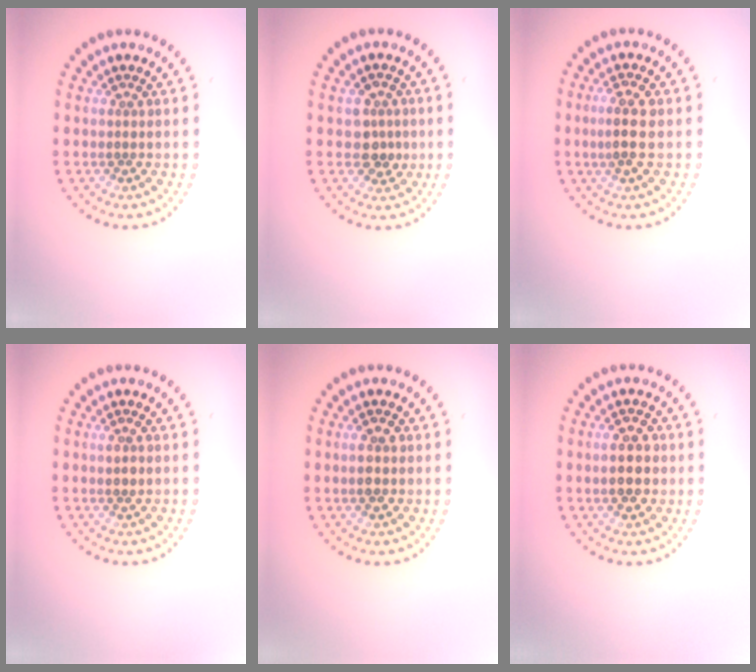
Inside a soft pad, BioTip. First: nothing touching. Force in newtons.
{"total": 2.5, "press": 2.4, "slide": 0.7}
{"total": 3.0, "press": 2.9, "slide": 0.9}
{"total": 0.9, "press": 0.8, "slide": 0.4}
{"total": 2.3, "press": 2.3, "slide": 0.2}
{"total": 4.4, "press": 4.4, "slide": 0.2}